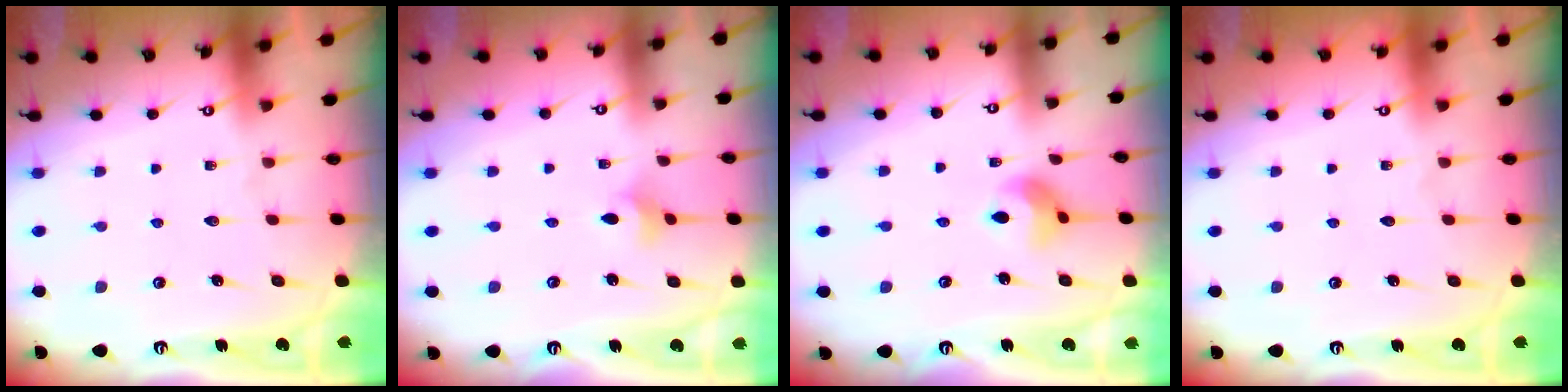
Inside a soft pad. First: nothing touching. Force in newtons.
{"total": 2.9, "press": 2.8, "slide": 0.6}
{"total": 7.5, "press": 7.5, "slide": 0.4}
{"total": 0.0}